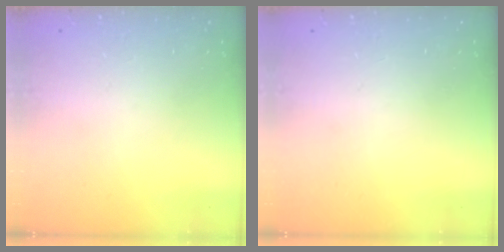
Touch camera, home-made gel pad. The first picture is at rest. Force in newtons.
{"total": 0.0}